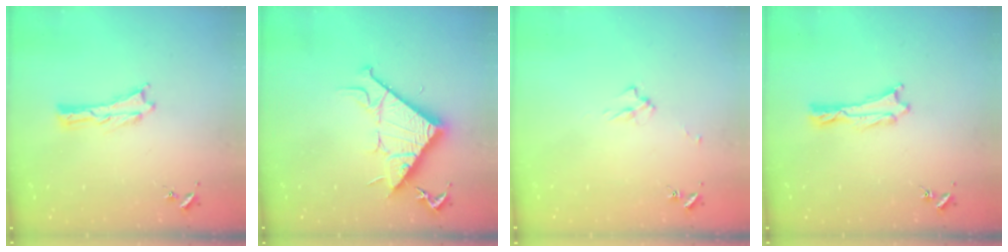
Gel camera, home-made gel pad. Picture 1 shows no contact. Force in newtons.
{"total": 11.4, "press": 11.4, "slide": 0.1}
{"total": 2.5, "press": 2.5, "slide": 0.4}
{"total": 0.6, "press": 0.6, "slide": 0.1}